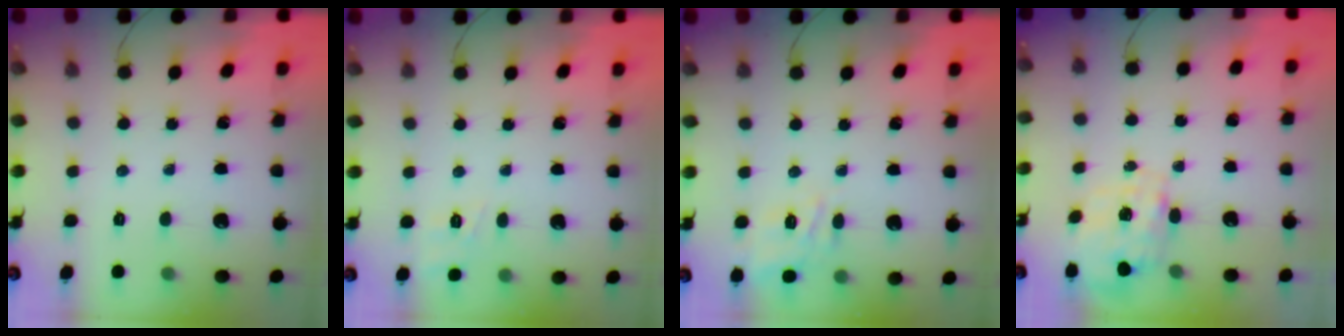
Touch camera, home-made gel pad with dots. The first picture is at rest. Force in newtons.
{"total": 8.8, "press": 8.6, "slide": 1.8}
{"total": 5.5, "press": 5.4, "slide": 1.0}
{"total": 2.9, "press": 2.7, "slide": 0.9}